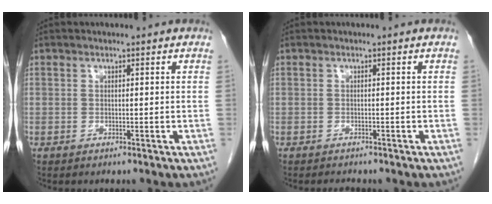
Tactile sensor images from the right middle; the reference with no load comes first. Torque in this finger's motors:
{"motor_torque": [0.01, 0.00, 0.00, 0.00]}